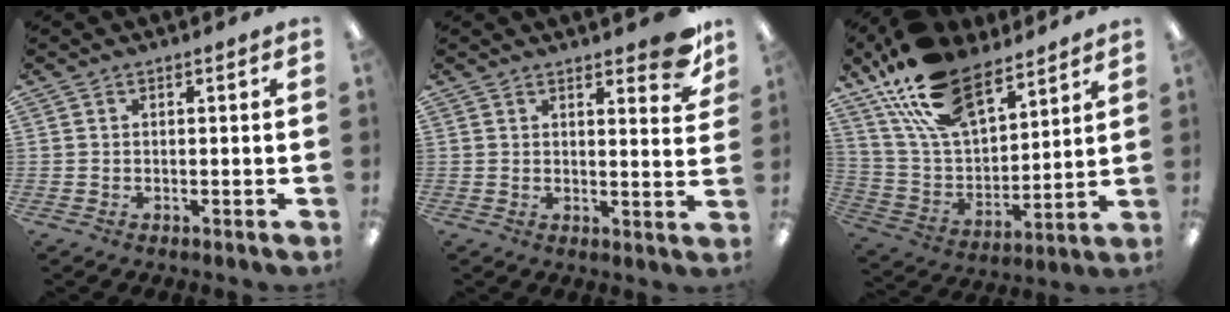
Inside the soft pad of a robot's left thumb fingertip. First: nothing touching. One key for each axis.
{"total": 7.5, "fx": 5.6, "fy": 2.5, "fz": 4.3, "tx": -0.042, "ty": -0.034, "tz": 0.093}
{"total": 21.1, "fx": 14.6, "fy": 10.3, "fz": 11.2, "tx": -0.222, "ty": -0.067, "tz": 0.271}